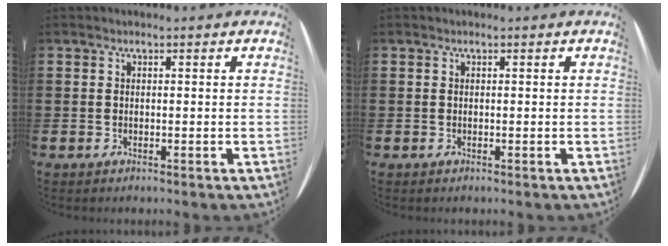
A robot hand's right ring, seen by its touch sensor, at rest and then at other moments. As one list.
[{"total": 0.0}]